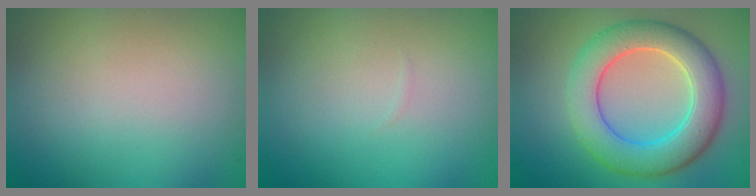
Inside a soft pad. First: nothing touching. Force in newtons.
{"total": 0.0}
{"total": 7.3, "press": 7.3, "slide": 0.1}